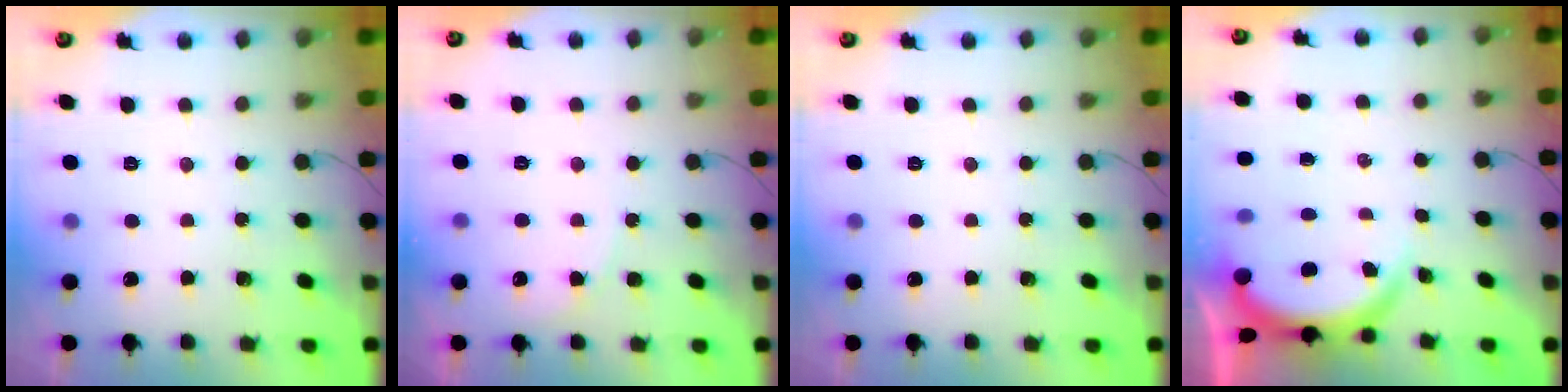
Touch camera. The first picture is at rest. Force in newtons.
{"total": 4.2, "press": 4.2, "slide": 0.4}
{"total": 0.0}
{"total": 3.7, "press": 3.7, "slide": 0.1}